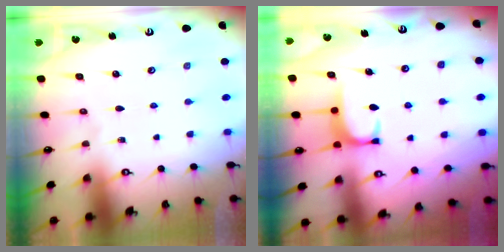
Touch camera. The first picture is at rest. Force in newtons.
{"total": 1.8, "press": 1.7, "slide": 0.5}